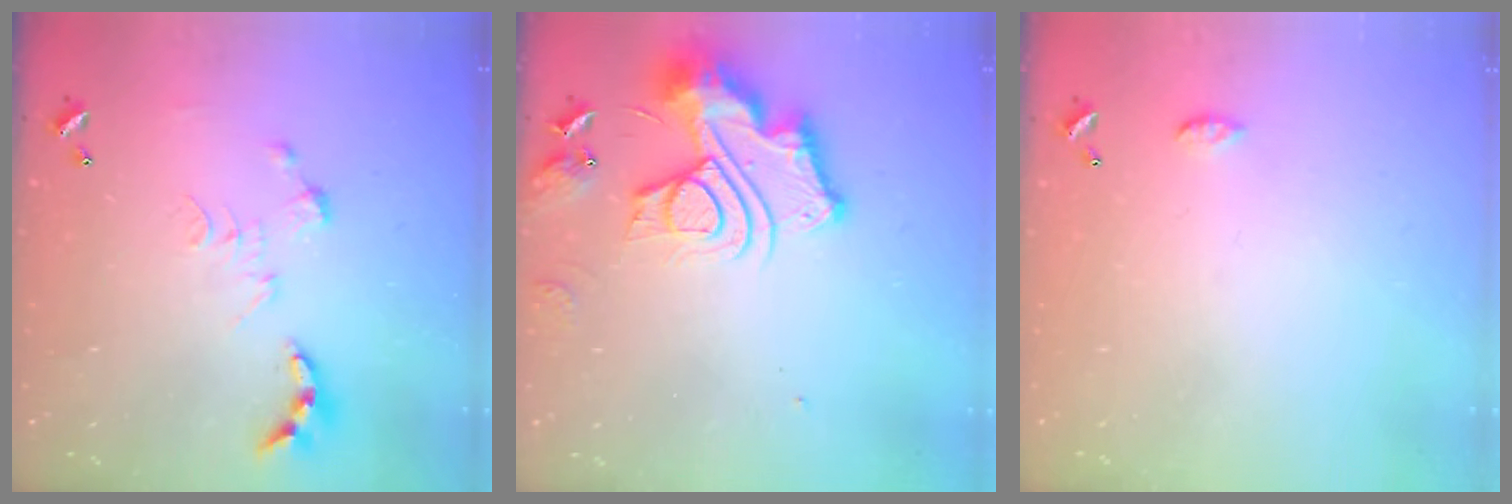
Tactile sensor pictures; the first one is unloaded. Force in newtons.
{"total": 15.5, "press": 15.4, "slide": 1.4}
{"total": 3.5, "press": 3.5, "slide": 0.5}